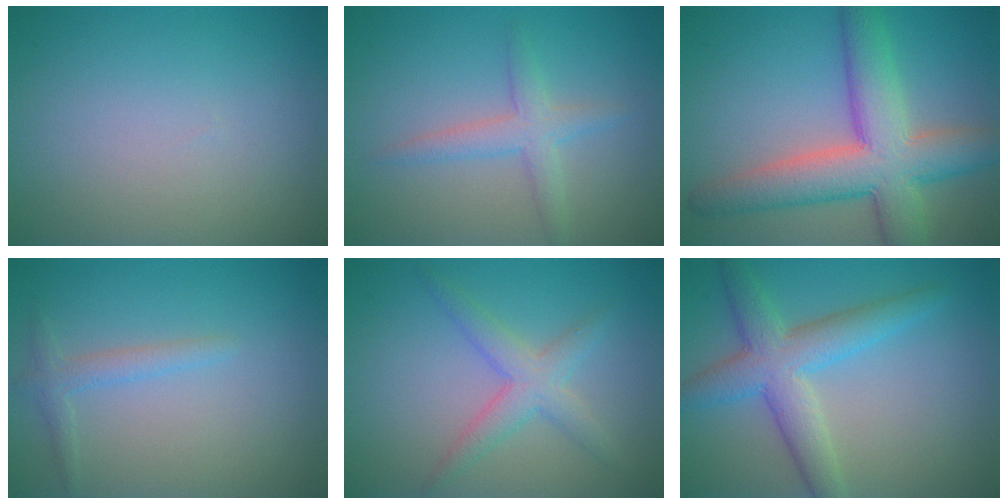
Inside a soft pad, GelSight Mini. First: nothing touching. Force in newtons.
{"total": 2.5, "press": 2.5, "slide": 0.2}
{"total": 8.9, "press": 8.9, "slide": 0.4}
{"total": 1.3, "press": 1.3, "slide": 0.1}
{"total": 2.4, "press": 2.4, "slide": 0.1}
{"total": 5.3, "press": 5.3, "slide": 0.2}